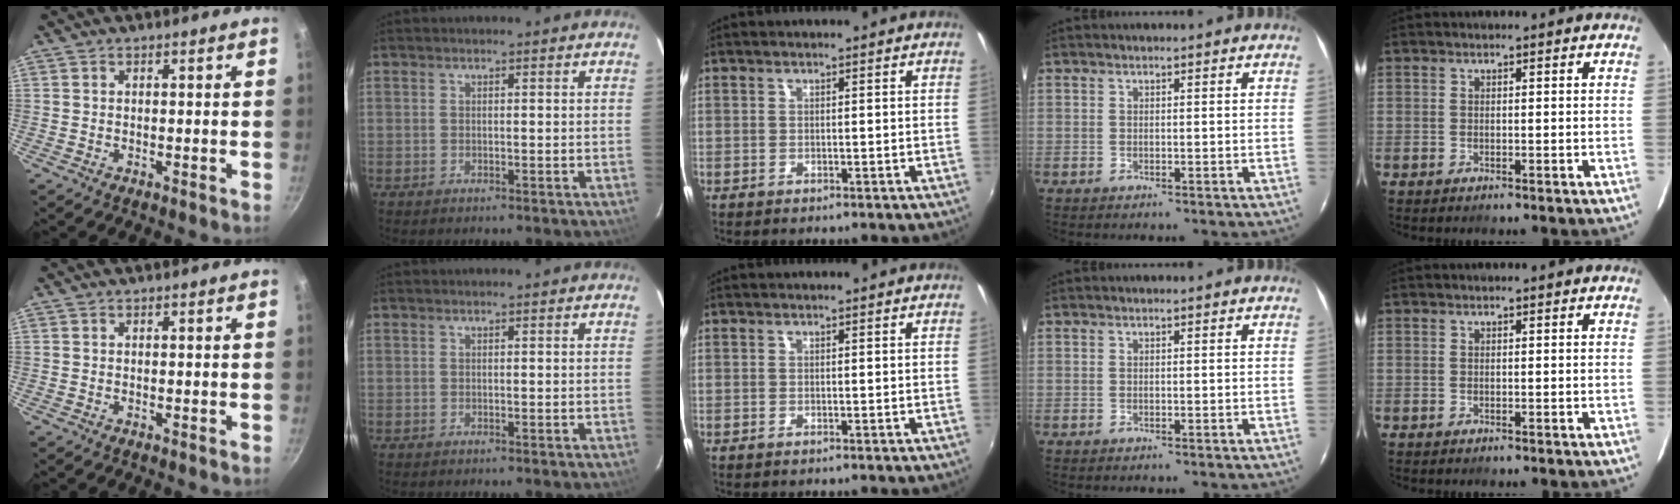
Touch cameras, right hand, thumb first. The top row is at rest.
{}